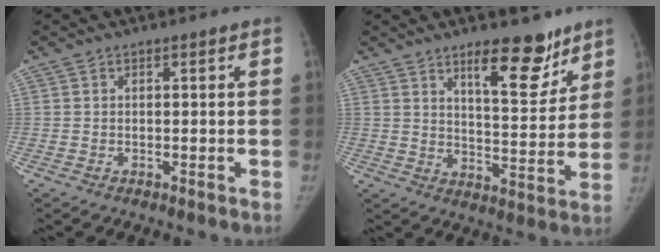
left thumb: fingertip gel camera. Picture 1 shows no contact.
{"total": 12.0, "force": [8.1, 4.2, 7.8], "torque": [-0.078, -0.058, 0.126]}